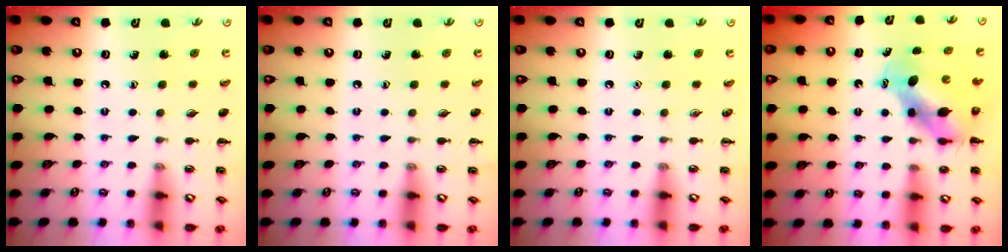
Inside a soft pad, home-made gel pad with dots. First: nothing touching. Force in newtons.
{"total": 0.0}
{"total": 0.0}
{"total": 6.5, "press": 6.3, "slide": 1.7}